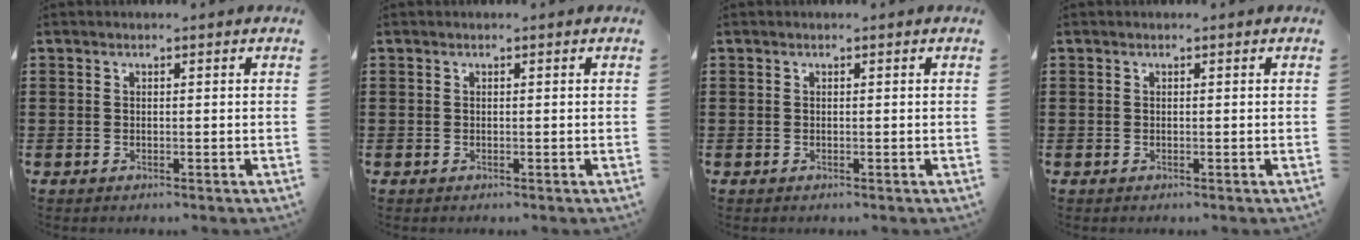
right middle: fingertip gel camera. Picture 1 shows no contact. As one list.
[{"total": 0.0}, {"total": 0.0}, {"total": 0.0}]